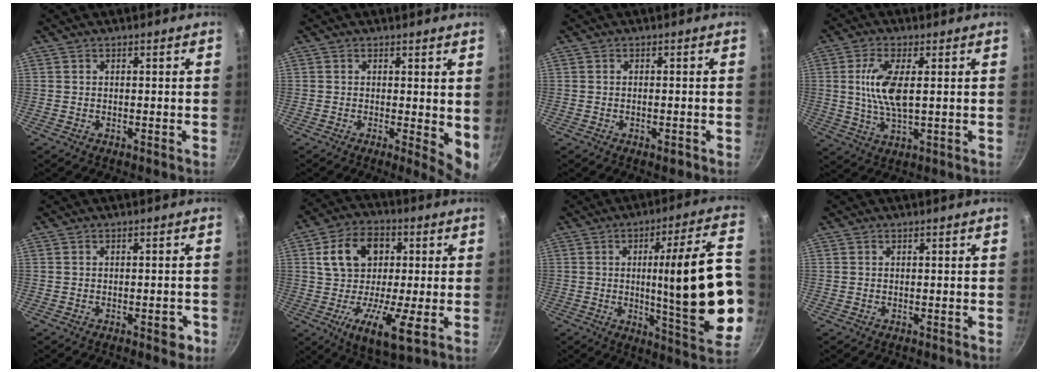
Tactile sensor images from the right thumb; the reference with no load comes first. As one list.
[{"total": 5.5, "force": [0.6, 1.8, 5.2], "torque": [-0.067, -0.015, 0.008]}, {"total": 1.6, "force": [-0.8, 0.6, 1.3], "torque": [-0.026, 0.002, -0.013]}, {"total": 8.8, "force": [1.4, 3.3, 8.0], "torque": [-0.163, -0.003, 0.027]}, {"total": 3.1, "force": [-1.3, 1.3, 2.5], "torque": [-0.023, 0.009, -0.015]}, {"total": 15.8, "force": [-0.3, 9.1, 13.0], "torque": [-0.194, 0.012, -0.018]}, {"total": 25.0, "force": [-1.9, 5.1, 24.4], "torque": [-0.331, 0.002, -0.018]}, {"total": 0.0}]